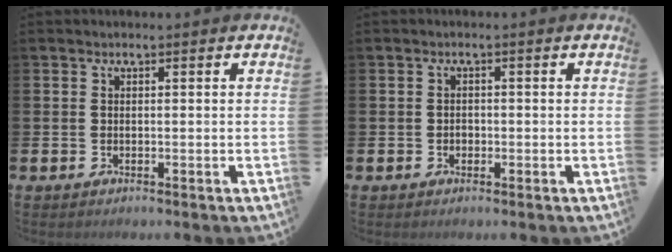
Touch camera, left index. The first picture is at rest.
{"total": 1.0, "force": [-0.4, 0.9, 0.3], "torque": [-0.004, 0.004, -0.011]}